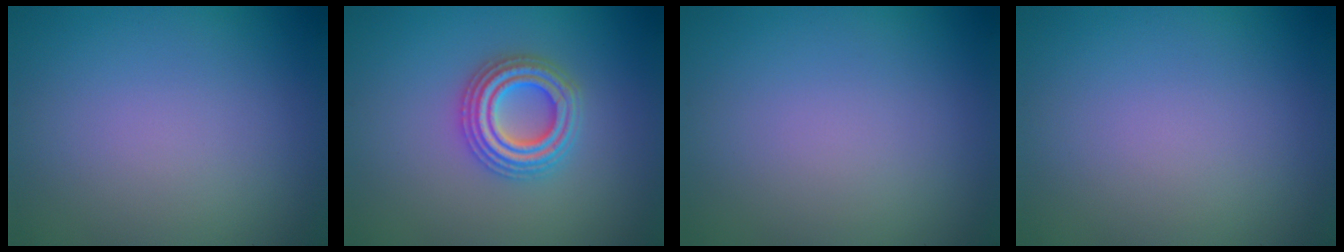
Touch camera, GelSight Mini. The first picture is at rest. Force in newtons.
{"total": 4.3, "press": 4.2, "slide": 0.7}
{"total": 0.0}
{"total": 0.0}